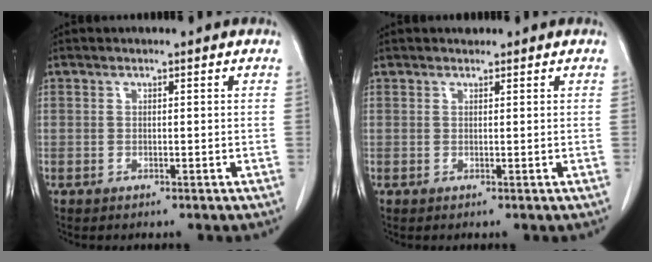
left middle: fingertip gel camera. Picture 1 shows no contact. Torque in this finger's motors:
{"motor_torque": [-0.09, 0.09, -0.11, -0.01]}